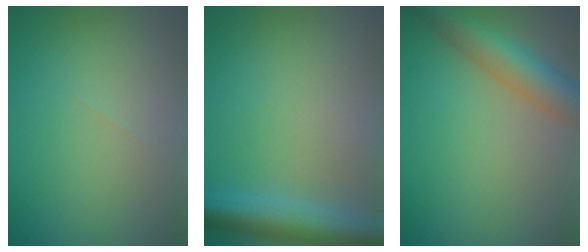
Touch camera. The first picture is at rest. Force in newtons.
{"total": 5.2, "press": 5.2, "slide": 0.2}
{"total": 6.0, "press": 6.0, "slide": 0.2}